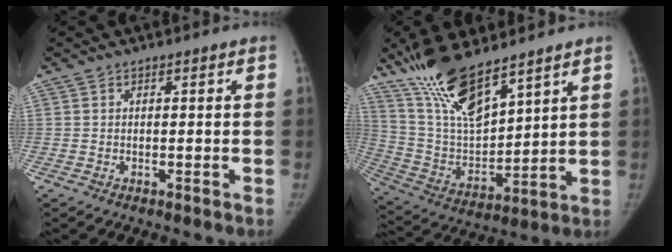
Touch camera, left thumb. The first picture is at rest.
{"total": 16.7, "force": [12.4, 5.0, 9.9], "torque": [-0.164, -0.063, 0.251]}